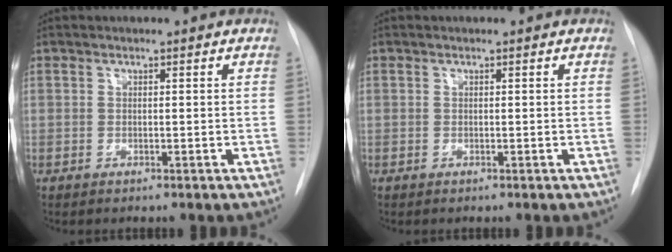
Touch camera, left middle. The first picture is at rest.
{"total": 0.0}